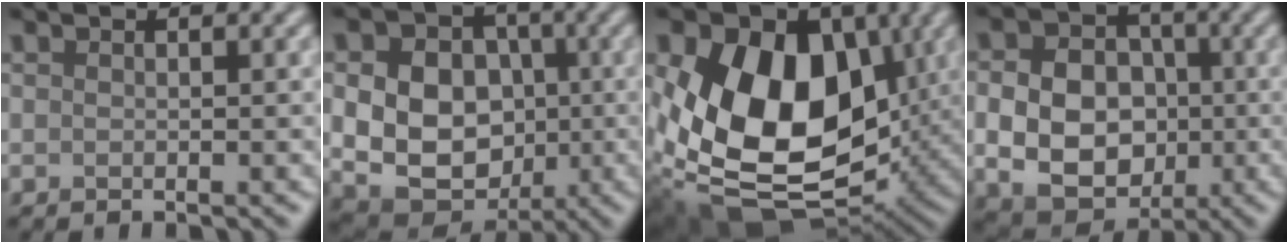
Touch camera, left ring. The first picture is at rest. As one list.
[{"total": 13.2, "force": [0.5, 11.1, 7.1], "torque": [-0.136, 0.016, 0.001]}, {"total": 16.0, "force": [1.2, 10.9, 11.7], "torque": [-0.191, -0.011, 0.010]}, {"total": 9.9, "force": [-1.1, 8.1, 5.7], "torque": [-0.092, -0.010, -0.026]}]